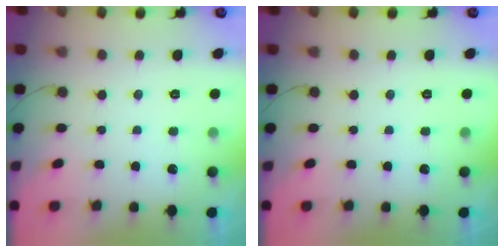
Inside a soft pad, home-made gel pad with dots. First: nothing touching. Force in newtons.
{"total": 0.0}